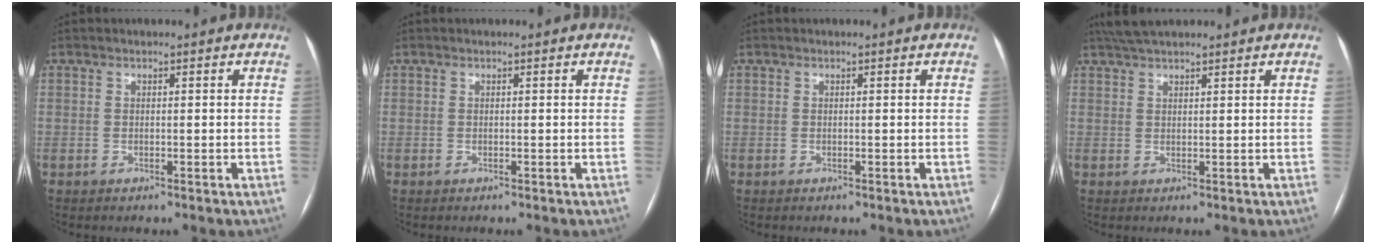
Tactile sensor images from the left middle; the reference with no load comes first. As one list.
[{"total": 0.0}, {"total": 0.0}, {"total": 5.3, "force": [4.6, 0.9, 2.6], "torque": [-0.048, 0.032, 0.083]}]